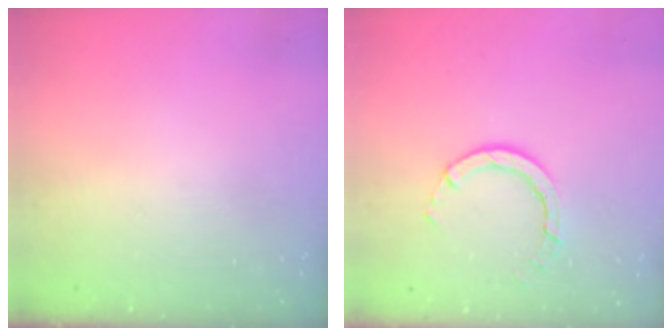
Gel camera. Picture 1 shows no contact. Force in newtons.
{"total": 4.7, "press": 4.7, "slide": 0.3}